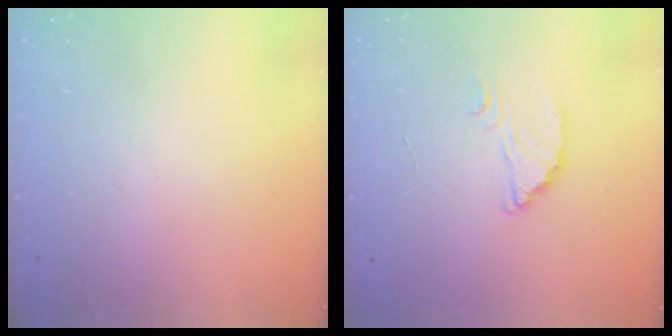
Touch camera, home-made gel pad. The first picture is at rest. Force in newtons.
{"total": 2.6, "press": 2.6, "slide": 0.1}